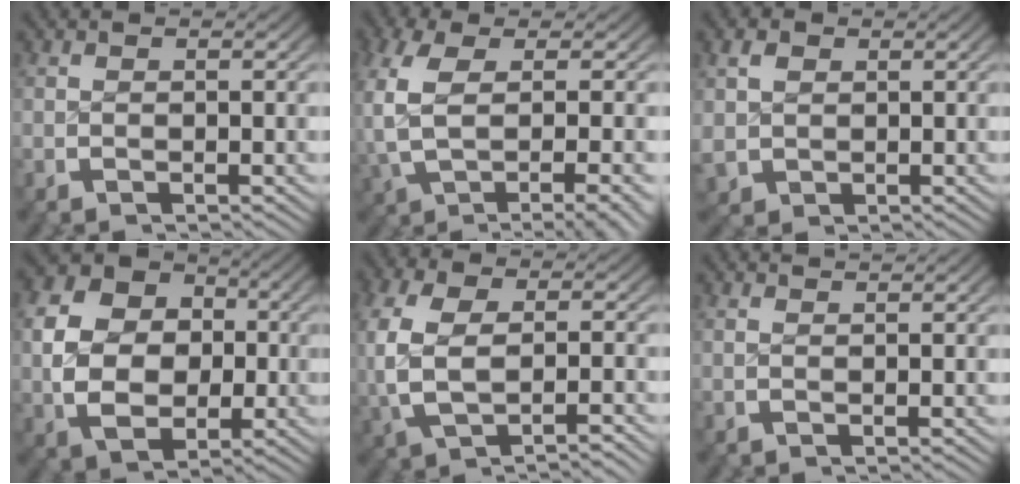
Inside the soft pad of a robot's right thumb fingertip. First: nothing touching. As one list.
[{"total": 8.2, "force": [-1.7, 3.6, 7.2], "torque": [-0.154, -0.022, -0.007]}, {"total": 3.0, "force": [0.7, 2.7, 1.0], "torque": [-0.024, -0.012, 0.024]}, {"total": 13.9, "force": [0.8, 10.9, 8.6], "torque": [-0.175, -0.016, 0.017]}, {"total": 6.7, "force": [-0.7, 4.3, 5.1], "torque": [-0.139, -0.014, 0.002]}, {"total": 1.0, "force": [0.9, -0.4, 0.2], "torque": [0.006, 0.003, 0.013]}]